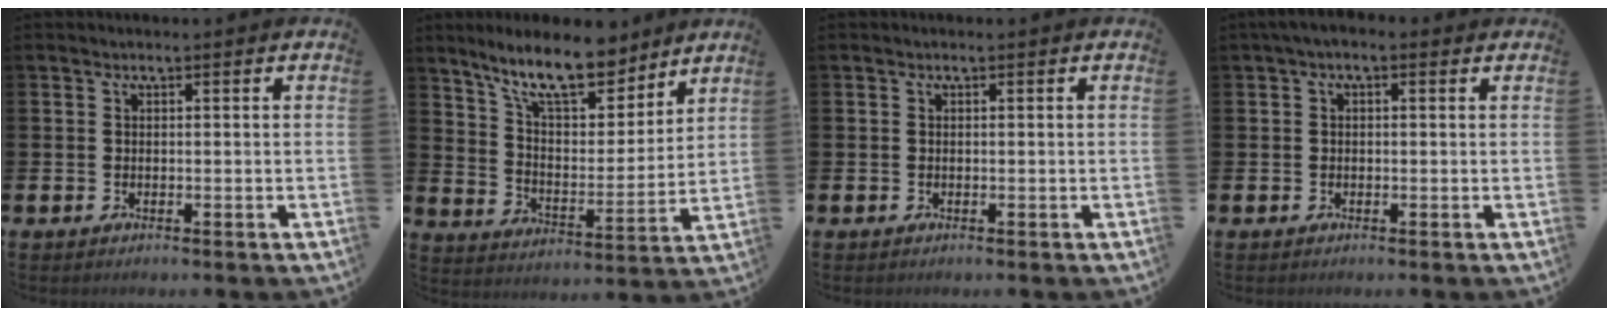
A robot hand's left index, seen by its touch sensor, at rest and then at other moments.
{"total": 12.0, "force": [10.0, 3.5, 5.6], "torque": [-0.127, -0.052, 0.177]}
{"total": 0.0}
{"total": 1.2, "force": [0.1, 0.8, 1.0], "torque": [-0.017, 0.009, 0.000]}